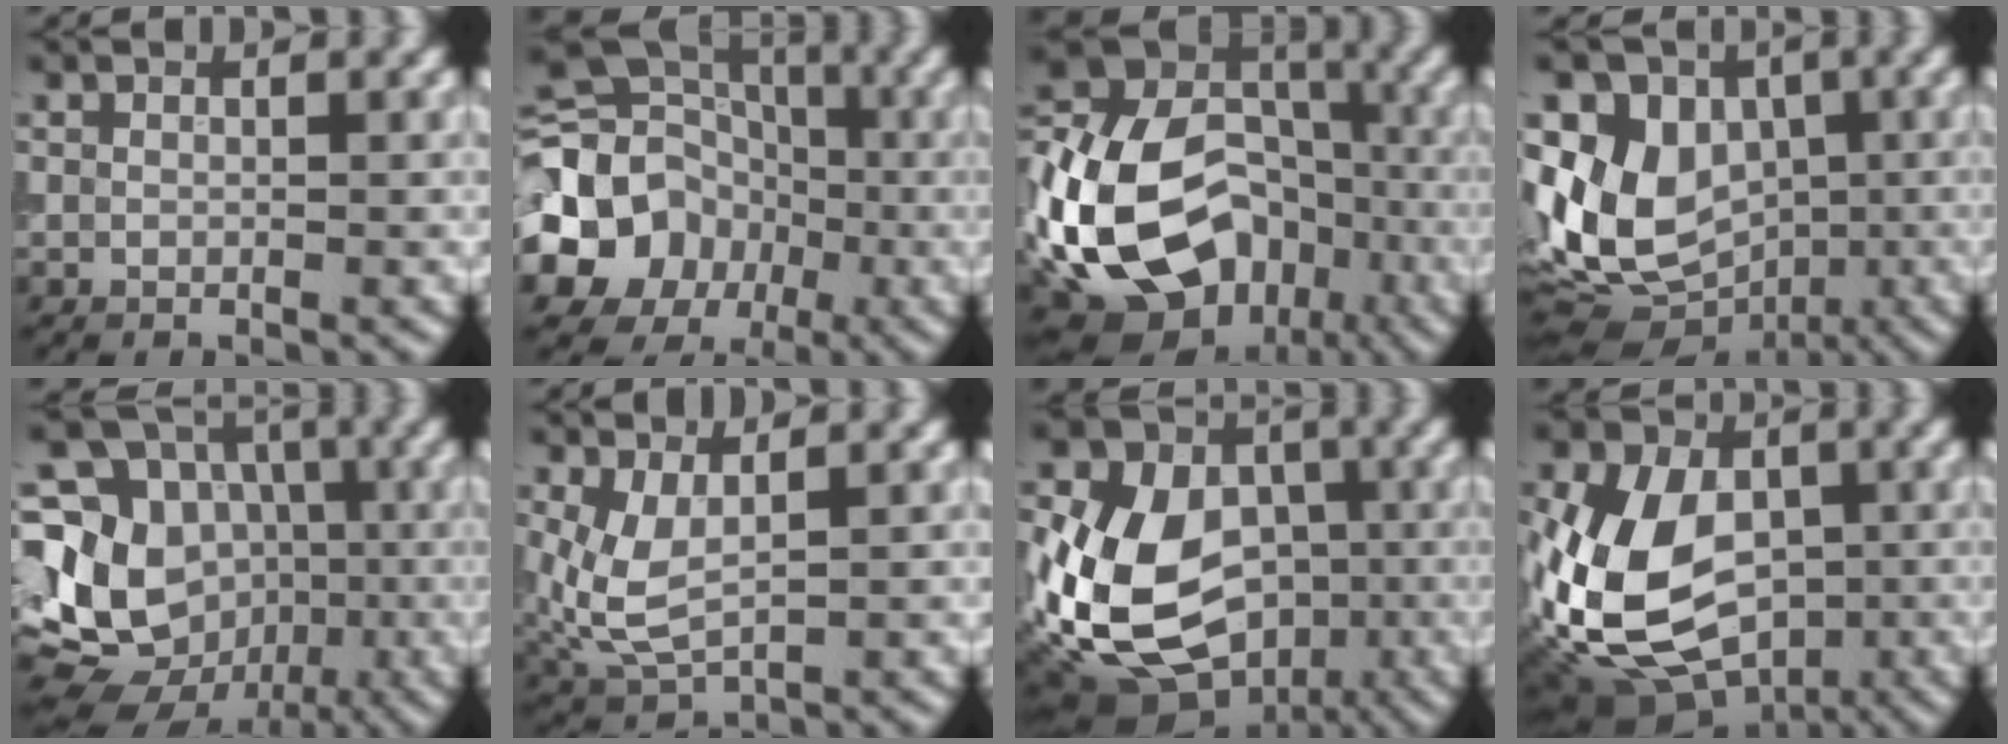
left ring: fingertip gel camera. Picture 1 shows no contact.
{"total": 17.8, "force": [-4.2, 16.1, 6.3], "torque": [-0.147, -0.018, -0.102]}
{"total": 20.1, "force": [-6.1, 14.9, 12.0], "torque": [-0.250, -0.005, -0.095]}
{"total": 11.4, "force": [-0.3, 8.8, 7.2], "torque": [-0.135, 0.010, -0.012]}
{"total": 14.9, "force": [-2.2, 12.7, 7.4], "torque": [-0.175, 0.012, -0.046]}
{"total": 4.3, "force": [0.6, 2.3, 3.6], "torque": [-0.098, -0.009, 0.016]}
{"total": 17.0, "force": [-3.0, 13.3, 10.2], "torque": [-0.203, -0.002, -0.068]}
{"total": 14.3, "force": [-2.3, 10.5, 9.5], "torque": [-0.192, -0.007, -0.035]}